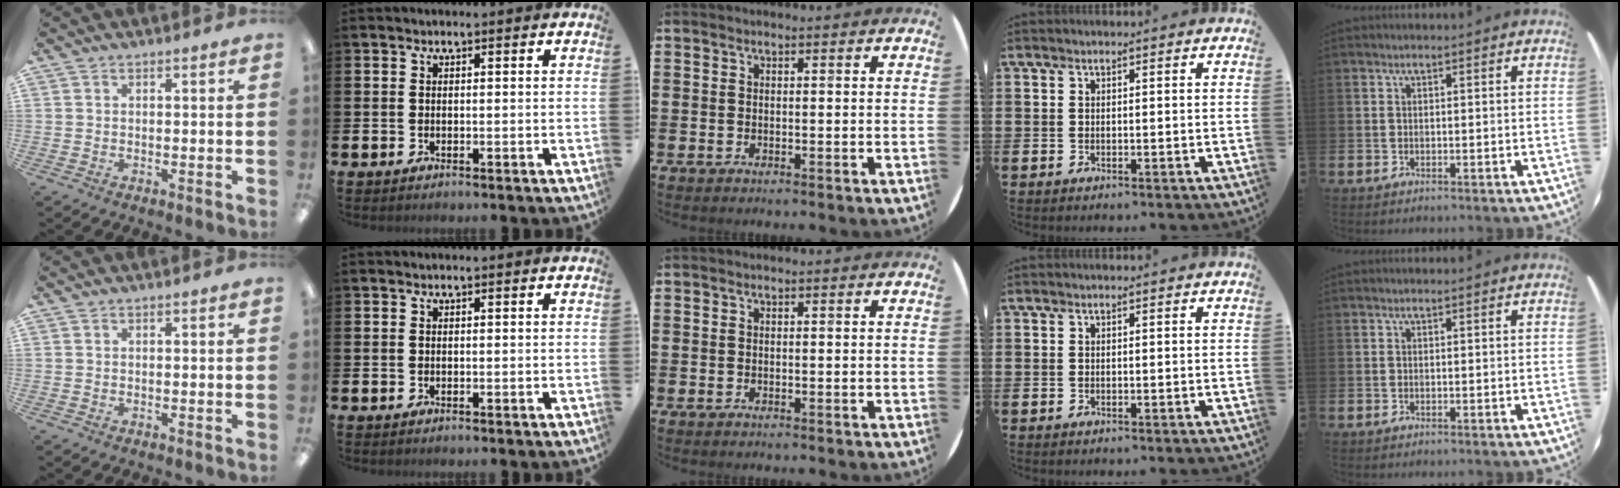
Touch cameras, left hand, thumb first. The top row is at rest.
{}